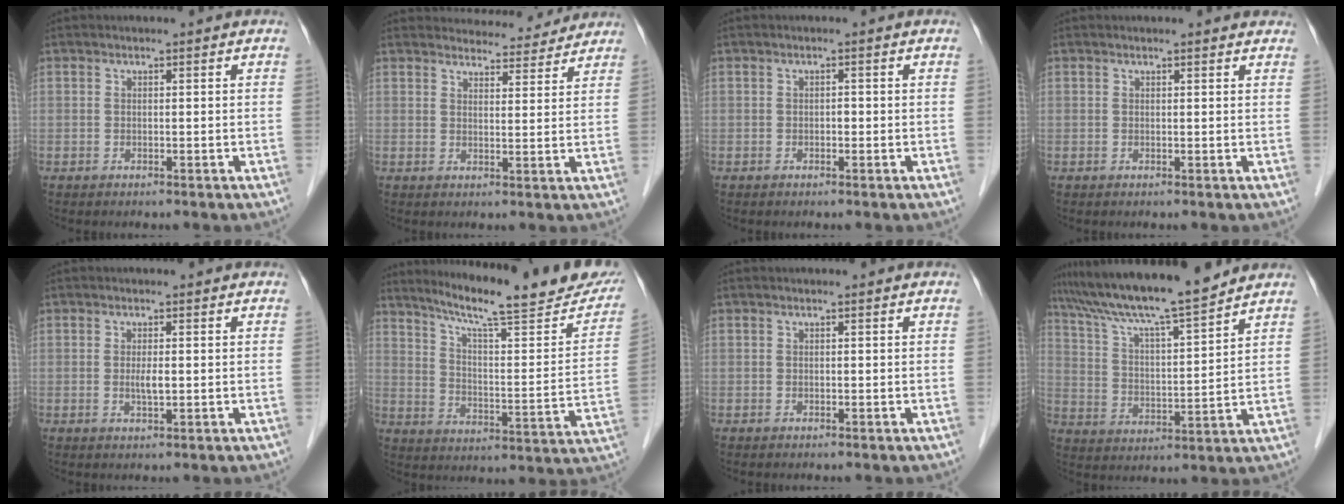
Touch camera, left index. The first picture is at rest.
{"total": 8.9, "force": [8.6, 2.0, 0.9], "torque": [0.005, 0.005, 0.095]}
{"total": 0.6, "force": [-0.2, 0.4, 0.5], "torque": [-0.005, 0.002, -0.005]}
{"total": 3.0, "force": [2.9, 0.6, 0.7], "torque": [-0.012, 0.007, 0.020]}
{"total": 1.9, "force": [0.0, 0.4, 1.8], "torque": [-0.038, -0.002, 0.000]}
{"total": 23.6, "force": [20.4, 2.6, 11.6], "torque": [-0.171, -0.046, 0.270]}
{"total": 0.0}
{"total": 14.6, "force": [12.9, -0.2, 6.7], "torque": [-0.123, 0.007, 0.220]}